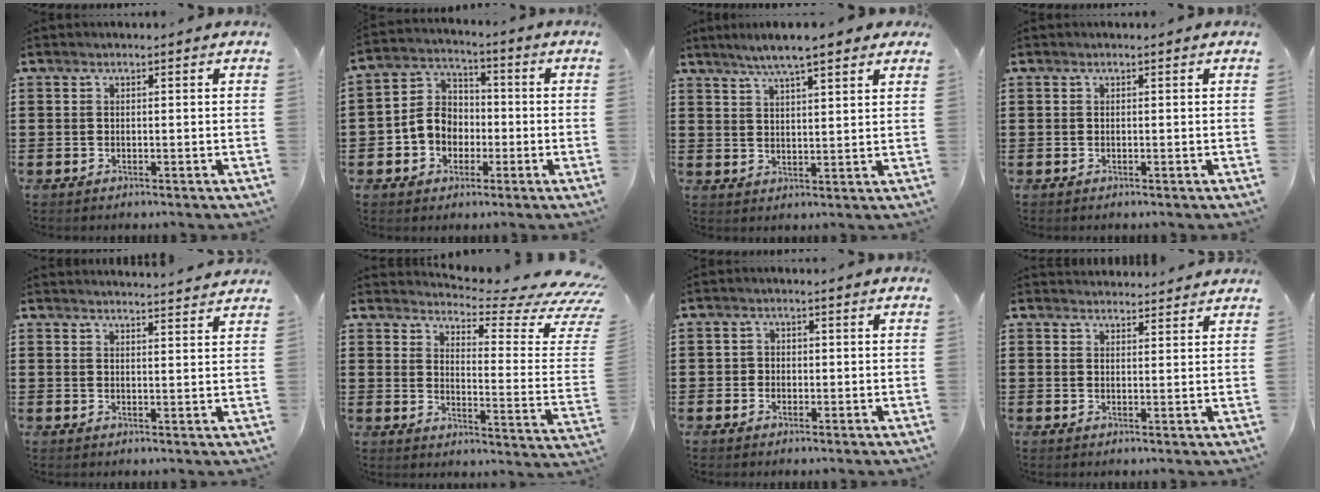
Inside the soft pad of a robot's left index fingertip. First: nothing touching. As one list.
[{"total": 6.4, "force": [-1.7, 5.6, 2.5], "torque": [-0.075, 0.017, -0.038]}, {"total": 5.8, "force": [4.7, 0.6, 3.4], "torque": [-0.078, -0.005, 0.082]}, {"total": 0.0}, {"total": 2.7, "force": [2.6, -0.5, 0.1], "torque": [-0.010, -0.014, 0.048]}, {"total": 5.8, "force": [5.0, 0.5, 3.0], "torque": [-0.052, -0.058, 0.076]}, {"total": 1.2, "force": [-0.2, 1.2, 0.2], "torque": [-0.008, 0.004, -0.006]}, {"total": 2.4, "force": [2.3, 0.2, -0.2], "torque": [-0.003, -0.007, 0.045]}]